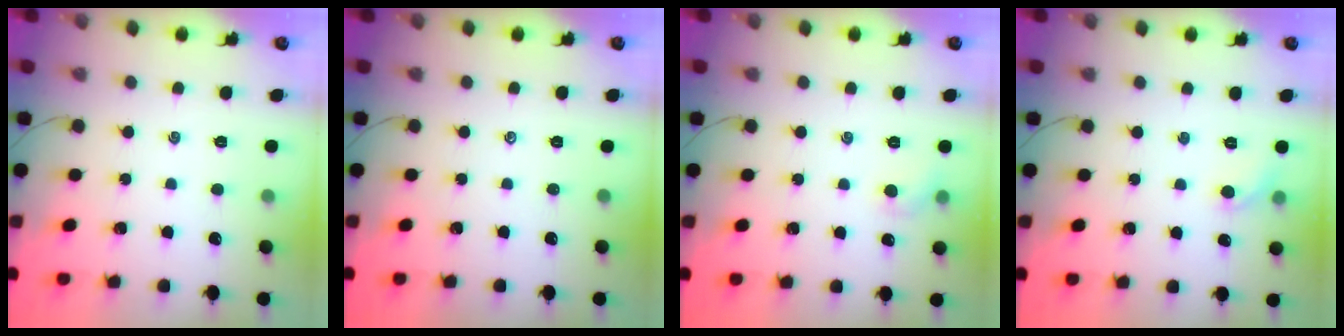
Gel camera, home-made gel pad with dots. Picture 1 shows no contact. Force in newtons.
{"total": 0.0}
{"total": 4.9, "press": 4.7, "slide": 1.2}
{"total": 4.5, "press": 4.3, "slide": 1.6}